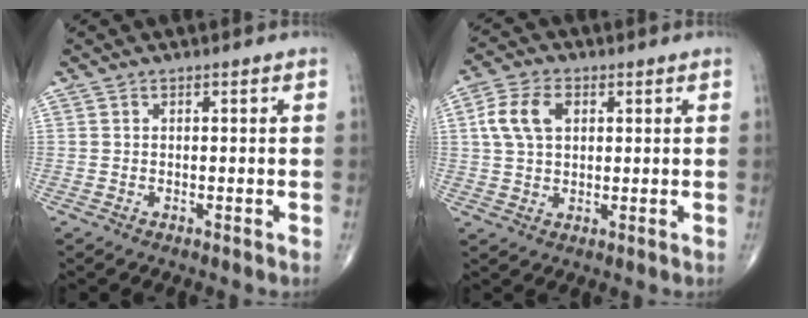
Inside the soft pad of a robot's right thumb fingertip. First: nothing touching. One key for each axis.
{"total": 7.7, "fx": 2.0, "fy": 5.0, "fz": 5.5, "tx": -0.107, "ty": 0.009, "tz": 0.036}